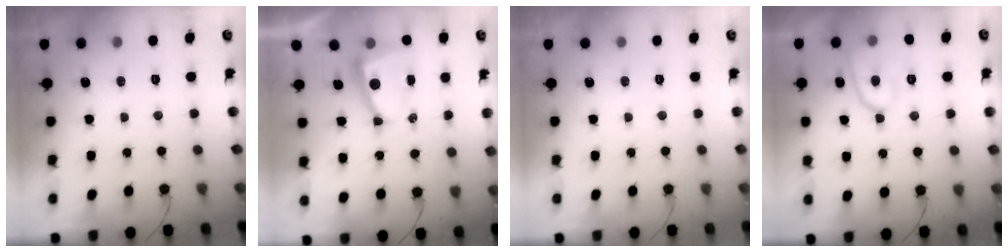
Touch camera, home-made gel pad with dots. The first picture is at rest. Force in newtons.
{"total": 6.0, "press": 5.9, "slide": 0.6}
{"total": 0.0}
{"total": 9.8, "press": 9.7, "slide": 1.1}